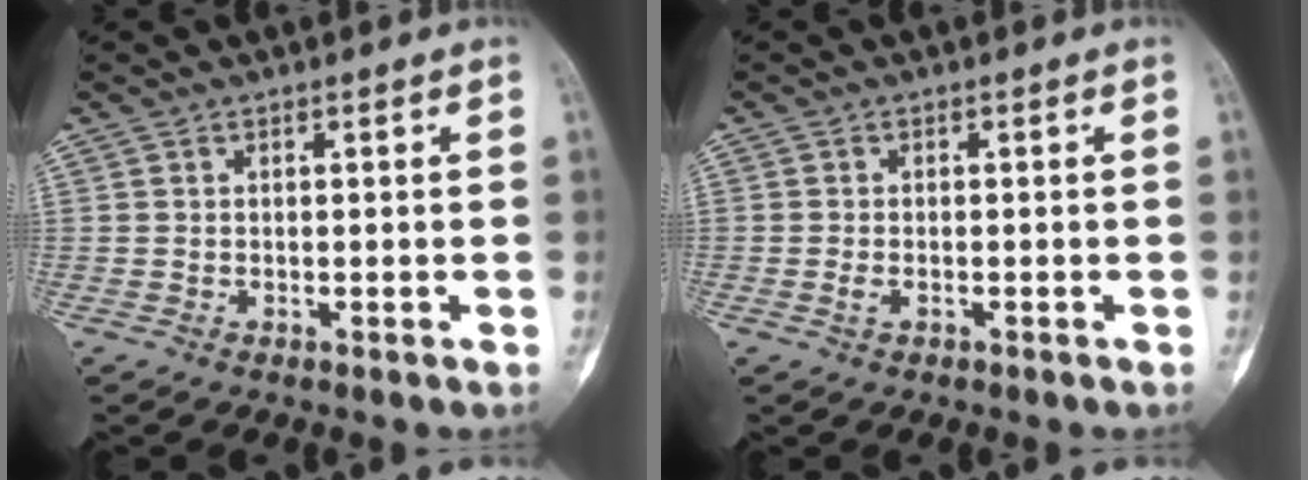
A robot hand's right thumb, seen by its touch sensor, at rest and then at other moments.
{"total": 1.3, "force": [-0.5, 0.6, 0.9], "torque": [-0.023, 0.002, -0.011]}